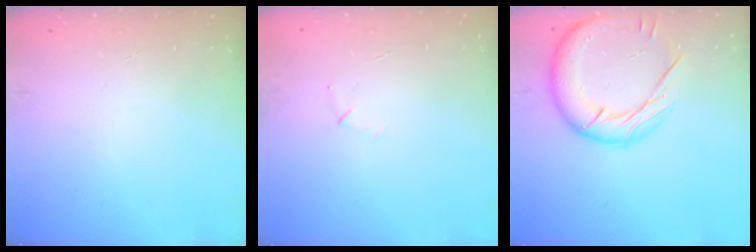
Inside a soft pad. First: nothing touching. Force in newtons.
{"total": 3.8, "press": 3.7, "slide": 1.0}
{"total": 18.0, "press": 17.9, "slide": 2.2}